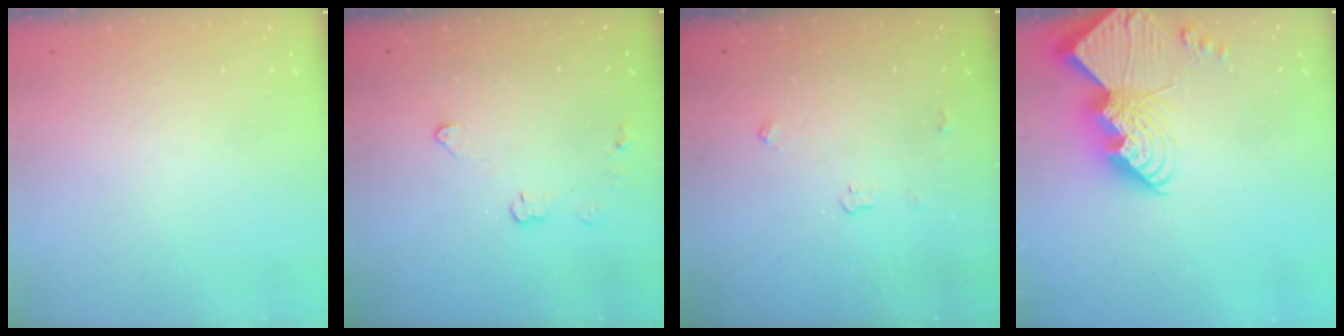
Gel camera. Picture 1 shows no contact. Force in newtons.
{"total": 3.3, "press": 3.3, "slide": 0.4}
{"total": 3.0, "press": 2.9, "slide": 0.5}
{"total": 21.2, "press": 21.1, "slide": 2.0}